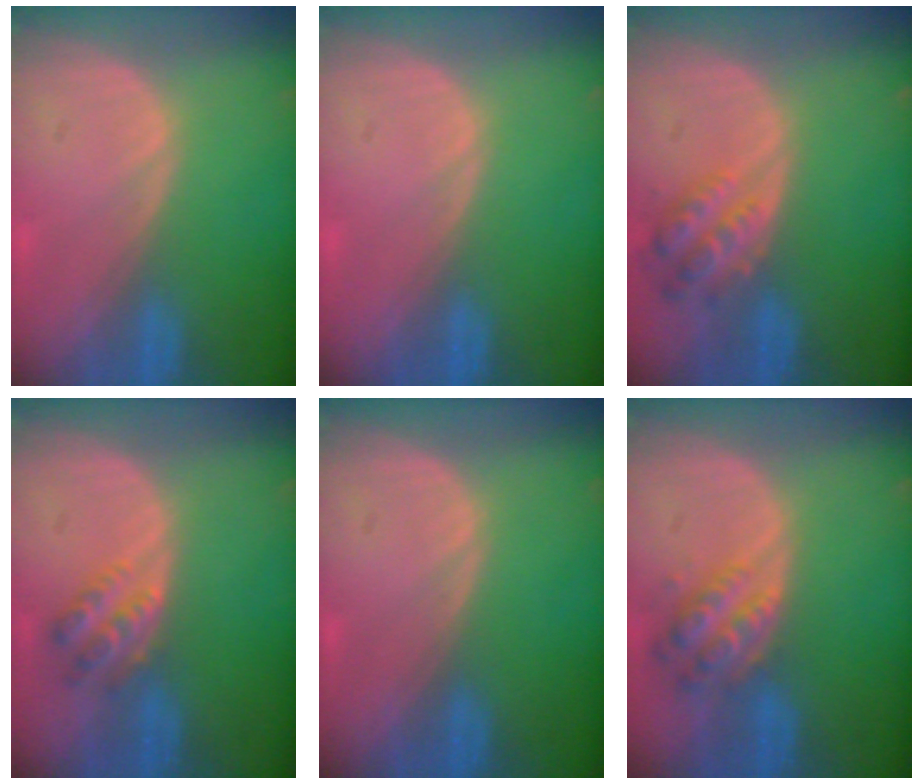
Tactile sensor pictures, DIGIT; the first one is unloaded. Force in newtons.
{"total": 0.0}
{"total": 5.6, "press": 5.1, "slide": 2.2}
{"total": 4.6, "press": 3.9, "slide": 2.5}
{"total": 0.0}
{"total": 6.0, "press": 5.5, "slide": 2.3}